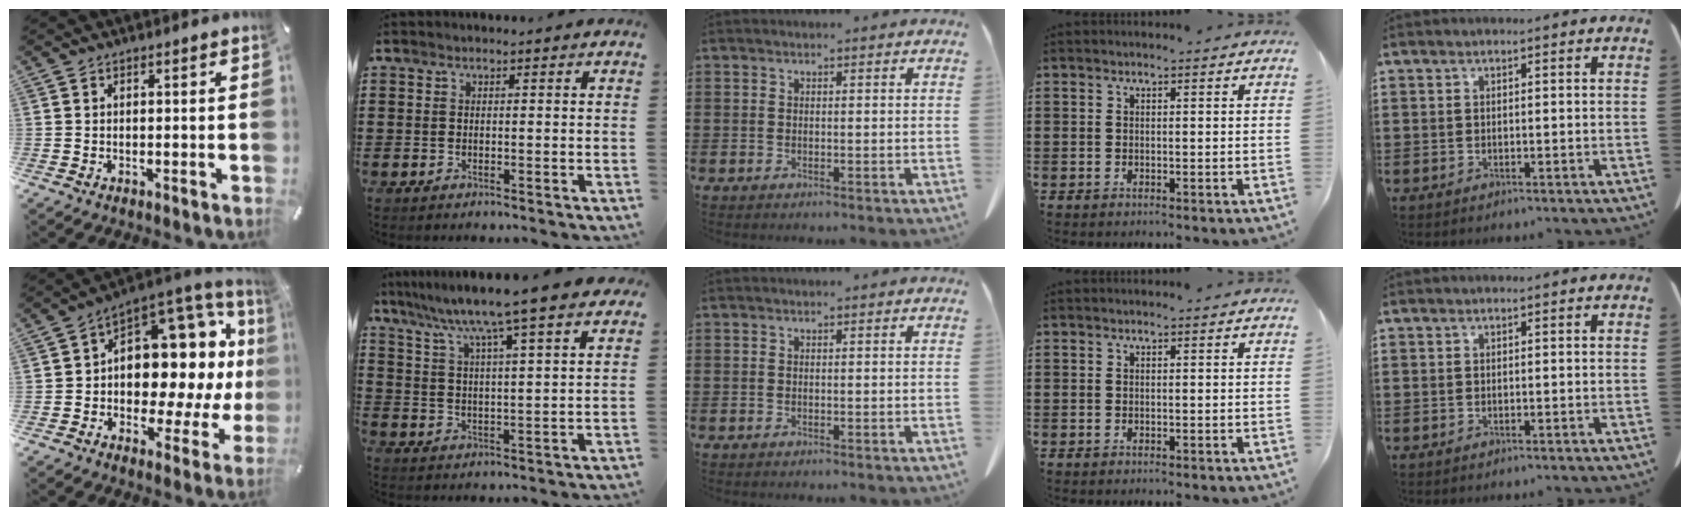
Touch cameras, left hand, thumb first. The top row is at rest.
{"thumb": {"total": 12.8, "force": [2.7, 9.5, 8.1], "torque": [-0.082, -0.067, 0.044]}, "index": {"total": 6.9, "force": [5.7, -1.1, 3.7], "torque": [-0.096, -0.044, 0.088]}}